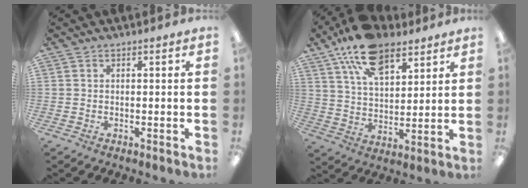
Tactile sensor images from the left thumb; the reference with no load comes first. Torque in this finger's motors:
{"motor_torque": [0.82, 0.38, 1.46, -1.28, 0.38]}